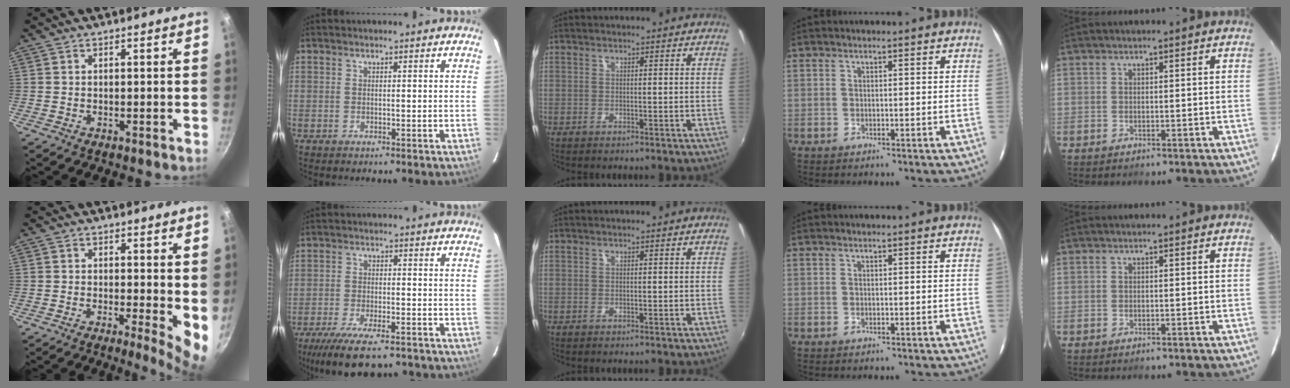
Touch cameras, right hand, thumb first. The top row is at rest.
{"thumb": {"total": 6.1, "force": [0.4, 1.8, 5.8], "torque": [-0.074, -0.018, 0.003]}, "index": {"total": 14.1, "force": [-10.7, 4.4, 8.1], "torque": [-0.175, -0.035, -0.174]}}